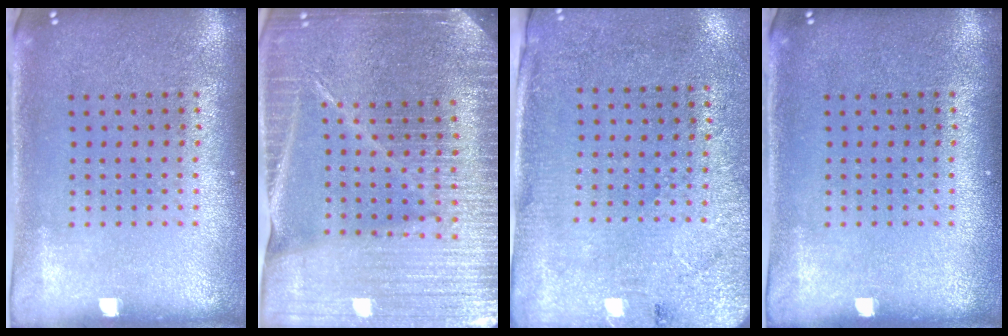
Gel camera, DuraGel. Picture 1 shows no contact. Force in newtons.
{"total": 5.1, "press": 4.6, "slide": 2.2}
{"total": 2.6, "press": 2.2, "slide": 1.4}
{"total": 0.0}